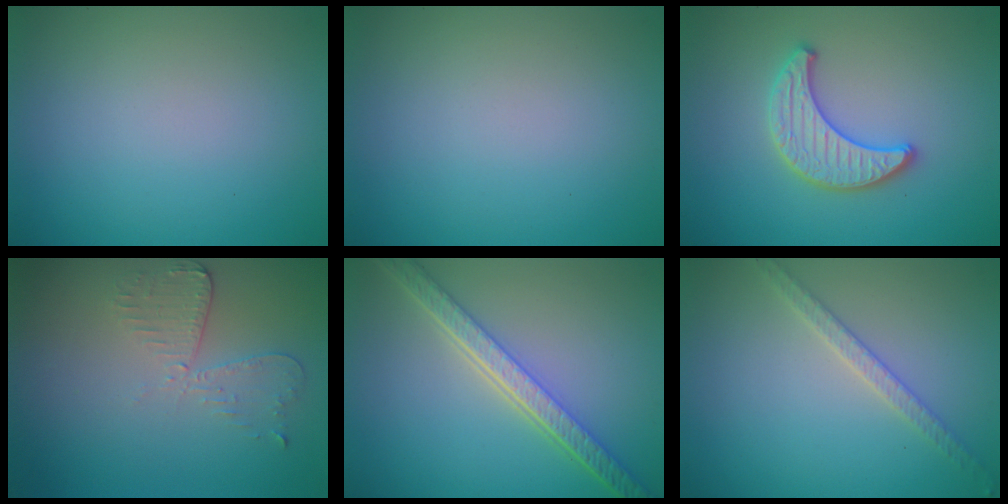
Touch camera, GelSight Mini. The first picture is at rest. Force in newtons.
{"total": 0.0}
{"total": 3.3, "press": 3.2, "slide": 0.3}
{"total": 2.6, "press": 2.3, "slide": 1.3}
{"total": 5.7, "press": 4.4, "slide": 3.7}
{"total": 2.1, "press": 2.0, "slide": 0.6}